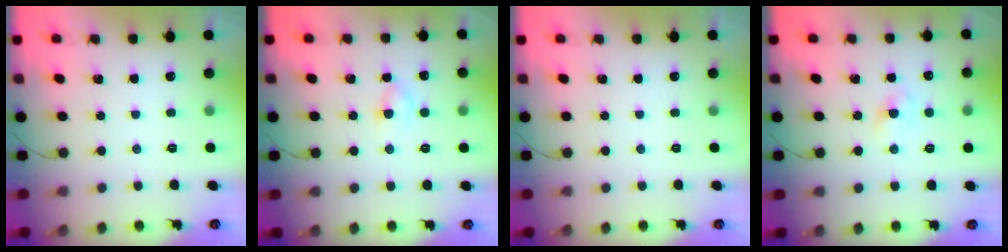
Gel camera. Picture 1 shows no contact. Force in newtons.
{"total": 2.5, "press": 2.2, "slide": 1.1}
{"total": 0.0}
{"total": 1.9, "press": 1.7, "slide": 0.8}